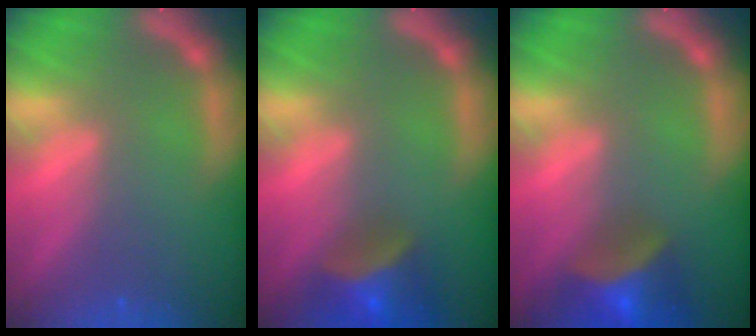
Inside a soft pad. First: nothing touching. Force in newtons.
{"total": 5.9}
{"total": 7.0}